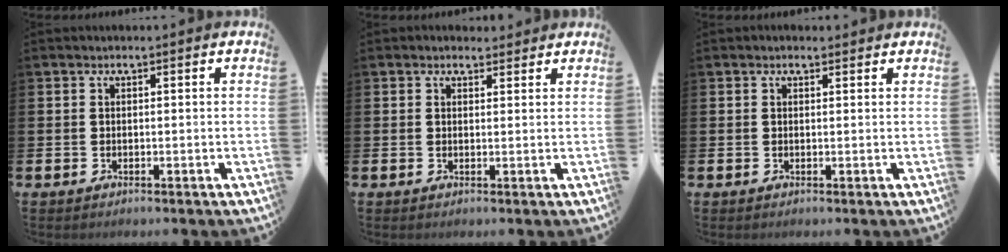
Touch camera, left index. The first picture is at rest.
{"total": 1.6, "force": [1.5, 0.6, 0.1], "torque": [0.007, -0.001, 0.025]}
{"total": 0.8, "force": [0.6, 0.4, 0.3], "torque": [0.005, 0.002, 0.009]}